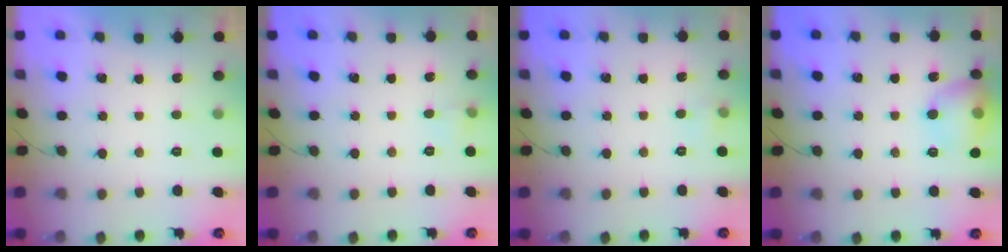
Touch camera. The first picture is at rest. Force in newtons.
{"total": 3.6, "press": 3.5, "slide": 1.1}
{"total": 3.8, "press": 3.4, "slide": 1.6}
{"total": 12.2, "press": 12.0, "slide": 1.7}